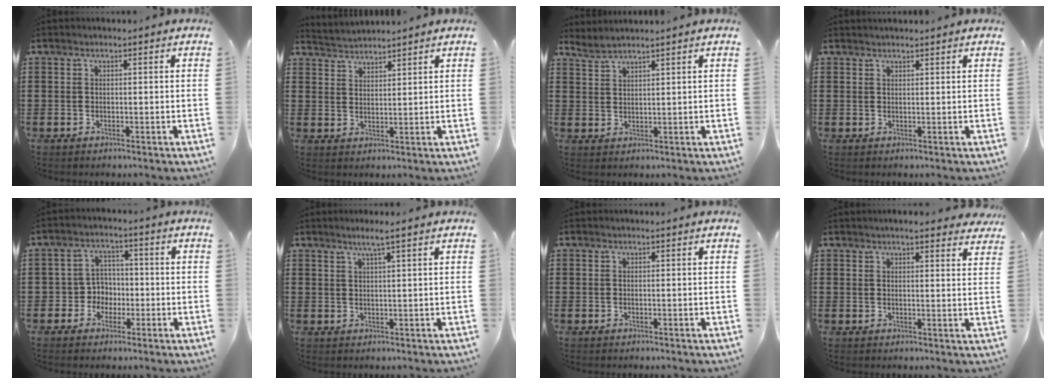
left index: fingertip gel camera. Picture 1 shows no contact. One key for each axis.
{"total": 2.5, "fx": 2.5, "fy": -0.1, "fz": -0.5, "tx": 0.000, "ty": -0.009, "tz": 0.046}
{"total": 2.0, "fx": 2.0, "fy": -0.3, "fz": 0.2, "tx": -0.010, "ty": -0.001, "tz": 0.039}
{"total": 1.0, "fx": 1.0, "fy": 0.1, "fz": 0.1, "tx": -0.003, "ty": -0.001, "tz": 0.019}
{"total": 4.4, "fx": -1.5, "fy": 4.0, "fz": 1.0, "tx": -0.036, "ty": 0.011, "tz": -0.032}
{"total": 2.4, "fx": 1.6, "fy": -0.3, "fz": 1.8, "tx": -0.037, "ty": -0.001, "tz": 0.027}
{"total": 0.0}
{"total": 3.1, "fx": 2.9, "fy": 0.2, "fz": 1.1, "tx": -0.021, "ty": -0.005, "tz": 0.052}